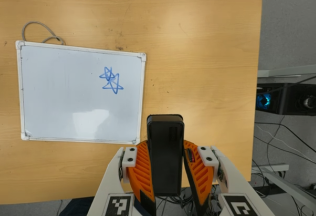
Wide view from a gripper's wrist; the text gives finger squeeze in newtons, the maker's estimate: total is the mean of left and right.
{"total": 9.7, "left": 8.2, "right": 11.3}